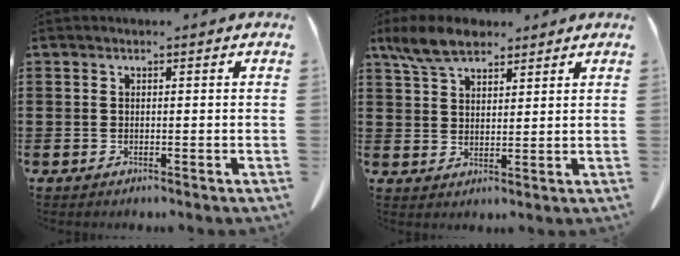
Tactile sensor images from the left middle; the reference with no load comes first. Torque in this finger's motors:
{"motor_torque": [0.07, -0.01, 0.18, 0.06]}